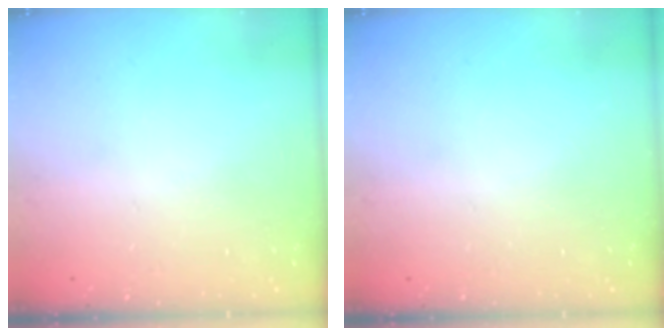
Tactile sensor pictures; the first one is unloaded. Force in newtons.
{"total": 0.0}